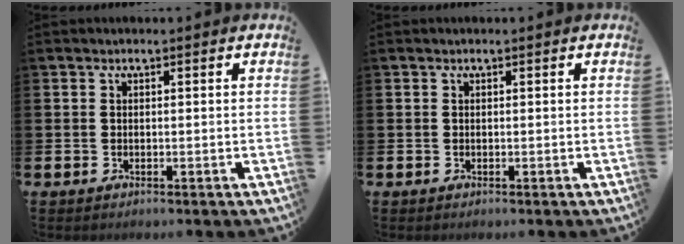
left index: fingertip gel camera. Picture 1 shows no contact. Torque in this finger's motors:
{"motor_torque": [-0.02, 0.02, 0.01, 0.00]}